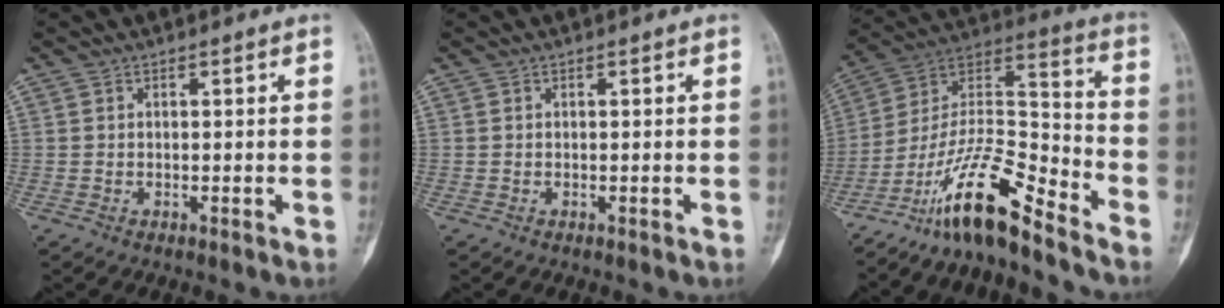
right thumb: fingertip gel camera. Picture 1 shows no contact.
{"total": 0.0}
{"total": 16.2, "force": [-12.4, 3.3, 9.9], "torque": [-0.184, 0.100, -0.227]}